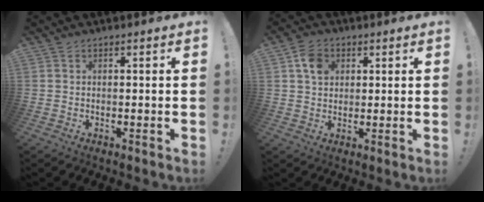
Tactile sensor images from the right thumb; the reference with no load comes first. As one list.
[{"total": 7.0, "force": [2.5, 5.7, 3.2], "torque": [-0.049, 0.002, 0.049]}]